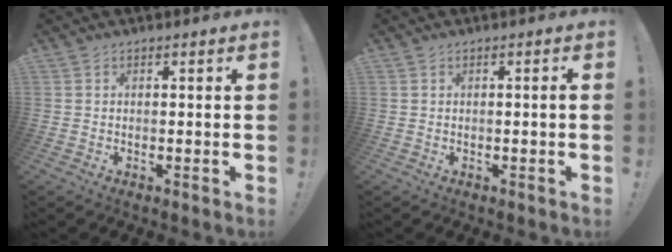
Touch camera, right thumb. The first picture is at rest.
{"total": 1.2, "force": [-0.1, -0.3, 1.2], "torque": [-0.021, 0.001, -0.004]}